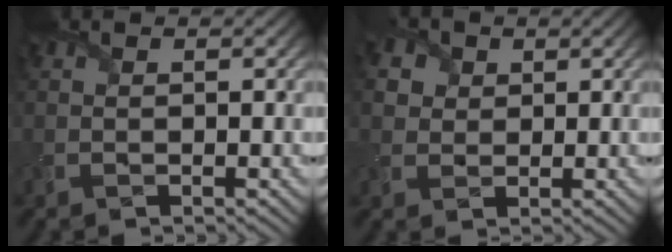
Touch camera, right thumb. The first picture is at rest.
{"total": 4.2, "force": [1.8, 3.5, 1.5], "torque": [-0.072, 0.006, 0.029]}